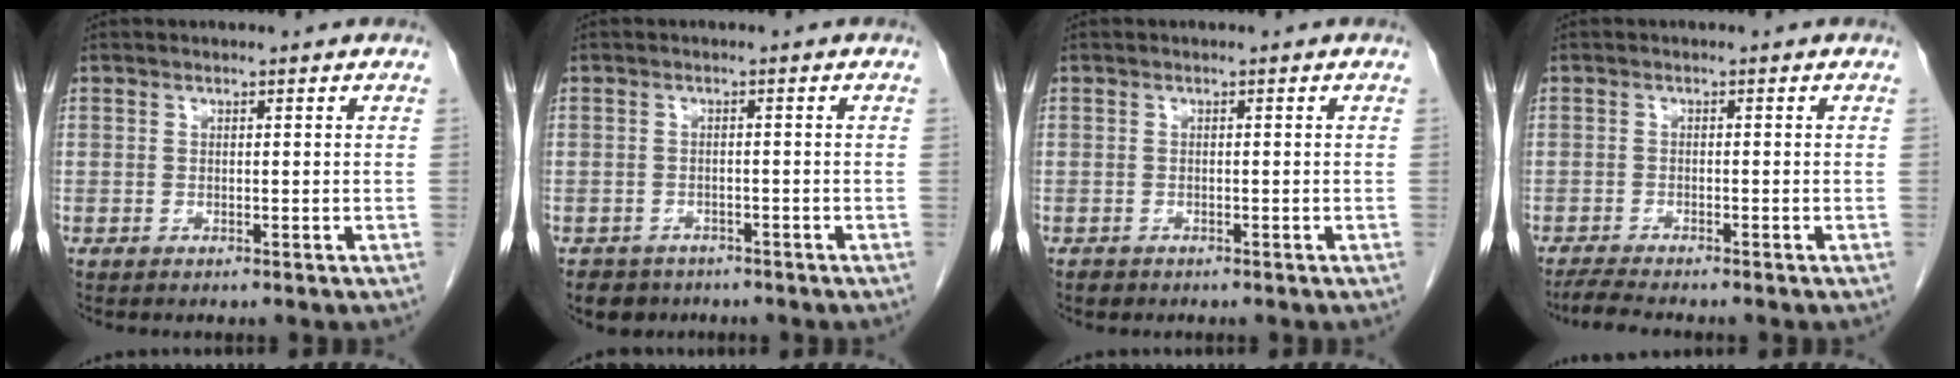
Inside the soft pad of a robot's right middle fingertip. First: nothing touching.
{"total": 3.7, "force": [-2.7, 2.4, 0.1], "torque": [-0.007, 0.005, -0.042]}
{"total": 0.9, "force": [-0.7, 0.6, 0.2], "torque": [-0.007, 0.001, -0.010]}
{"total": 4.0, "force": [-3.6, 0.0, 1.9], "torque": [-0.037, -0.016, -0.059]}